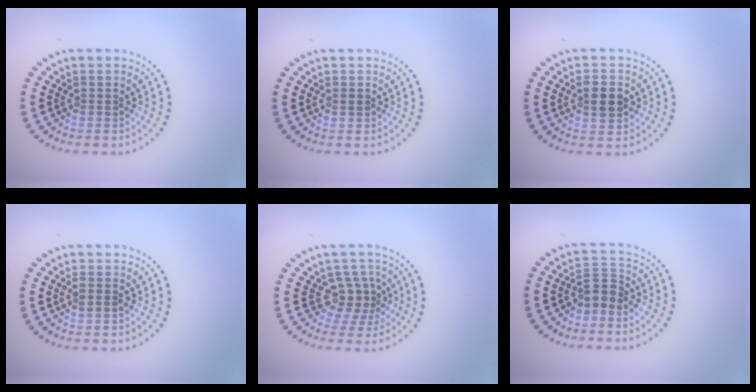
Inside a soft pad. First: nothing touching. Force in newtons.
{"total": 0.5, "press": 0.5, "slide": 0.1}
{"total": 2.9, "press": 2.9, "slide": 0.2}
{"total": 1.1, "press": 1.0, "slide": 0.4}
{"total": 2.9, "press": 2.2, "slide": 1.9}
{"total": 2.1, "press": 1.7, "slide": 1.2}